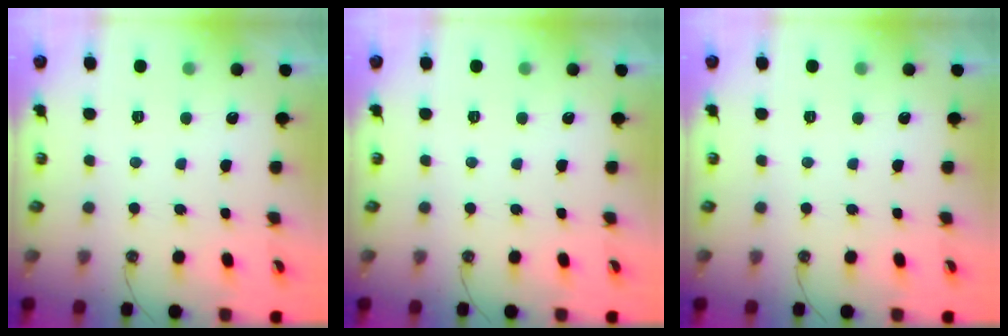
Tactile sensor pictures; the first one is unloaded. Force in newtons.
{"total": 0.0}
{"total": 0.0}